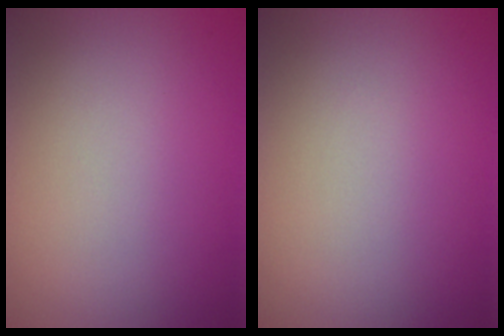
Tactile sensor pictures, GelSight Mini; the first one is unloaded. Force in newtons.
{"total": 0.0}